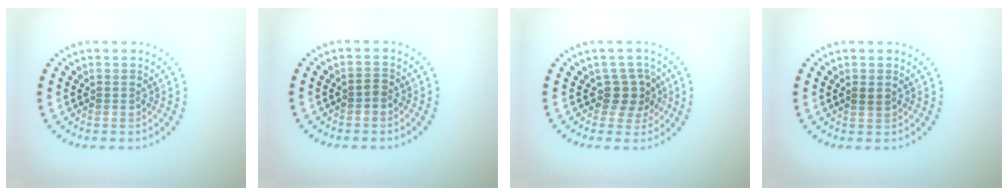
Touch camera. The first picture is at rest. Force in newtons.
{"total": 0.8, "press": 0.7, "slide": 0.4}
{"total": 2.4, "press": 1.9, "slide": 1.4}
{"total": 0.8, "press": 0.7, "slide": 0.2}